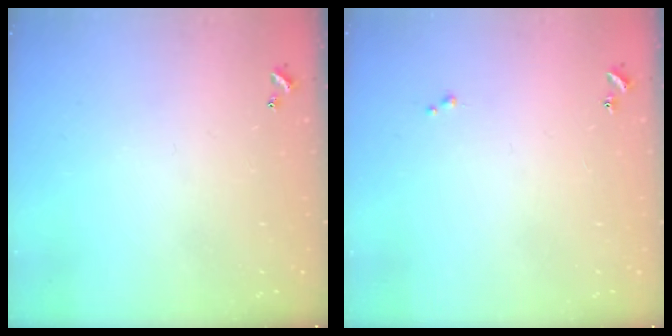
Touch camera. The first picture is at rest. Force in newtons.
{"total": 0.0}